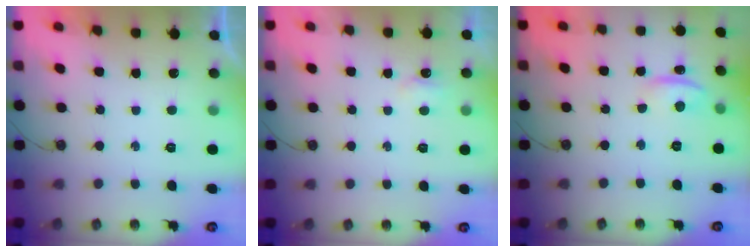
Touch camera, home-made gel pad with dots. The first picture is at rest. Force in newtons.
{"total": 2.7, "press": 2.6, "slide": 0.5}
{"total": 11.6, "press": 2.8, "slide": 11.2}